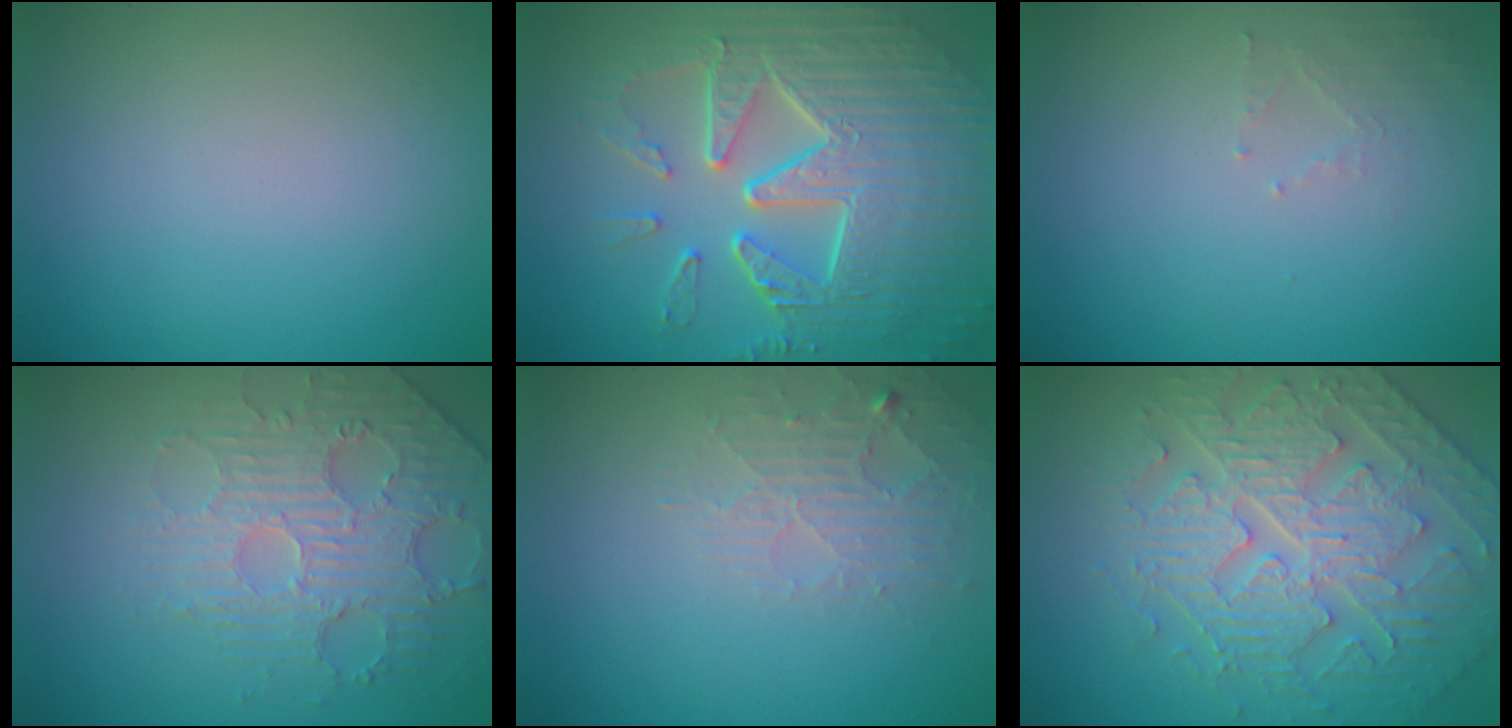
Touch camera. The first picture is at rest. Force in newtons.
{"total": 9.6, "press": 6.3, "slide": 7.2}
{"total": 1.4, "press": 1.3, "slide": 0.3}
{"total": 4.6, "press": 3.8, "slide": 2.7}
{"total": 2.6, "press": 2.6, "slide": 0.4}
{"total": 5.5, "press": 5.2, "slide": 1.8}